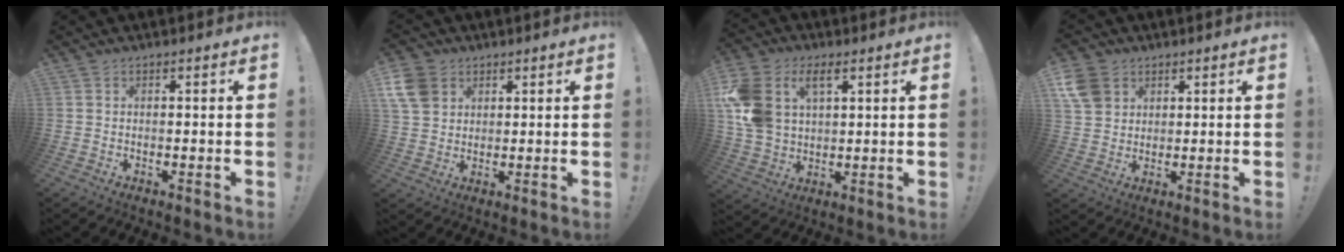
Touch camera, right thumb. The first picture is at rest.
{"total": 8.7, "force": [3.9, 6.8, 3.8], "torque": [-0.076, -0.011, 0.078]}
{"total": 13.8, "force": [5.6, 9.6, 8.2], "torque": [-0.181, -0.018, 0.109]}
{"total": 8.2, "force": [3.6, 6.6, 3.1], "torque": [-0.058, -0.011, 0.076]}